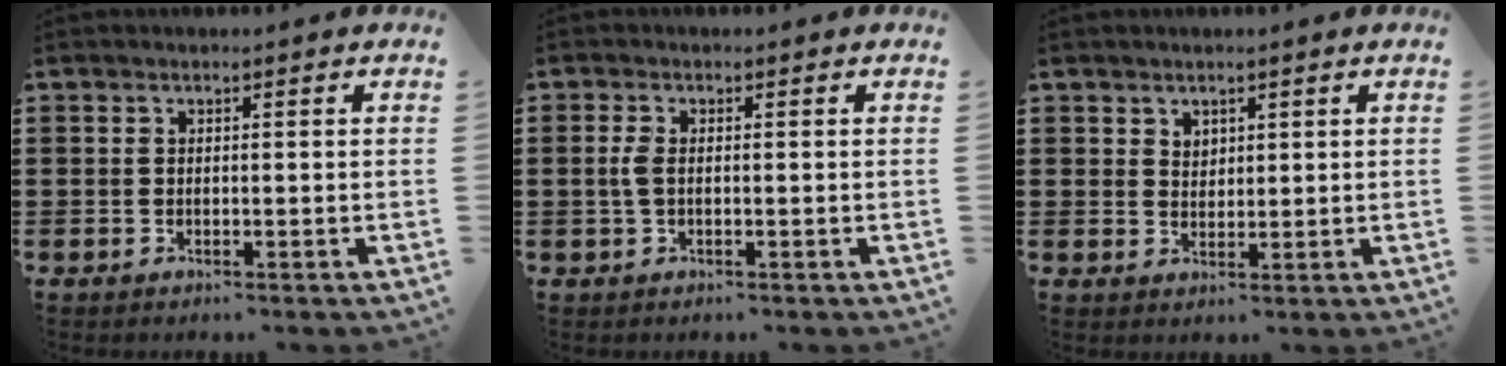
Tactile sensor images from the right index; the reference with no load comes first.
{"total": 2.6, "force": [-0.1, 1.1, 2.3], "torque": [-0.060, -0.003, -0.008]}
{"total": 2.0, "force": [1.5, 1.3, 0.2], "torque": [-0.008, 0.006, 0.030]}